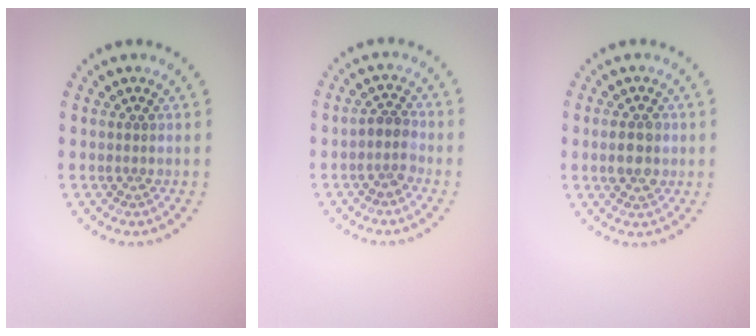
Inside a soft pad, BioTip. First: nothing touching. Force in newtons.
{"total": 1.8, "press": 1.5, "slide": 1.1}
{"total": 2.9, "press": 2.9, "slide": 0.2}